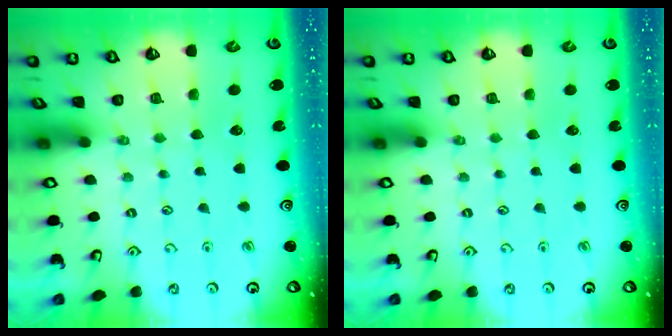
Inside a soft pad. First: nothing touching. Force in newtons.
{"total": 0.0}